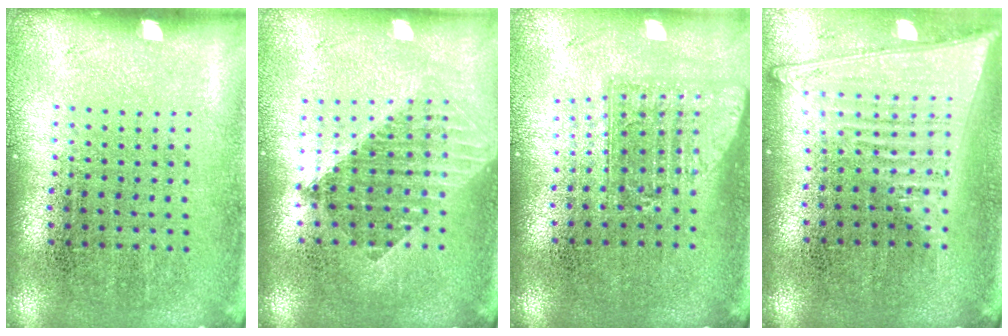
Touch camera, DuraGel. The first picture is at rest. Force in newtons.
{"total": 1.6, "press": 1.4, "slide": 0.9}
{"total": 1.6, "press": 1.1, "slide": 1.0}
{"total": 1.8, "press": 1.6, "slide": 0.7}